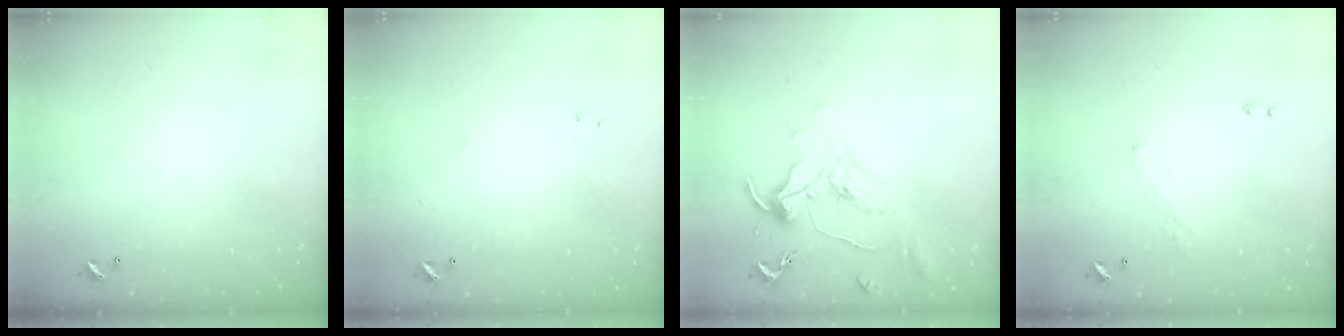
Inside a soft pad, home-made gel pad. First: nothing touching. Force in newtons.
{"total": 0.7, "press": 0.4, "slide": 0.5}
{"total": 1.4, "press": 0.6, "slide": 1.3}
{"total": 3.5, "press": 3.4, "slide": 0.8}